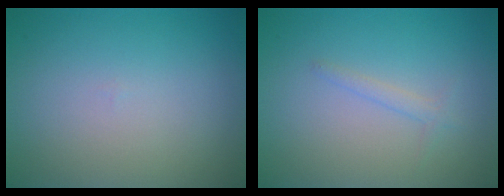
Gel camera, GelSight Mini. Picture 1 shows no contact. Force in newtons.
{"total": 1.0, "press": 1.0, "slide": 0.0}